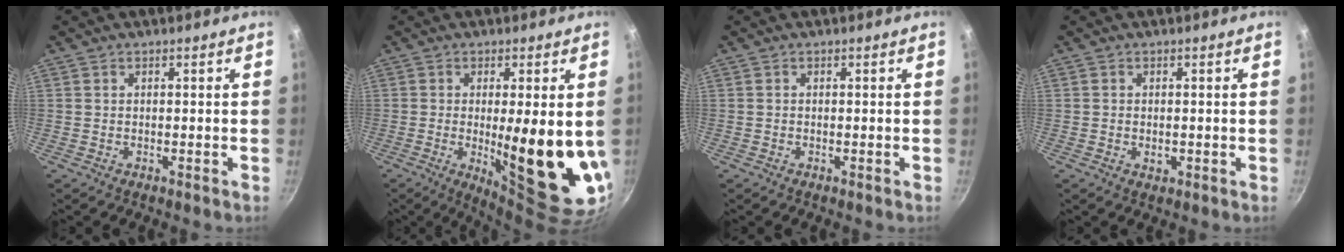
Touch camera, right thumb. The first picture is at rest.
{"total": 16.2, "force": [-0.9, 4.2, 15.6], "torque": [-0.205, -0.029, 0.001]}
{"total": 0.0}
{"total": 1.8, "force": [-0.2, 1.2, 1.3], "torque": [-0.019, -0.001, -0.003]}